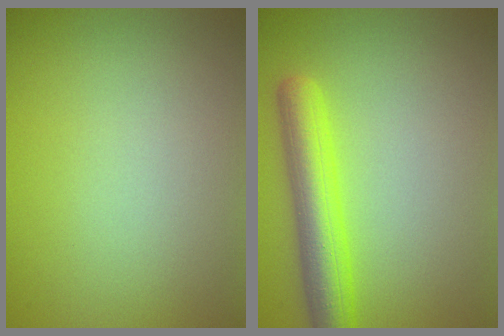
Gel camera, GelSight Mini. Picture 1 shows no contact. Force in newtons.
{"total": 5.3, "press": 5.3, "slide": 0.3}